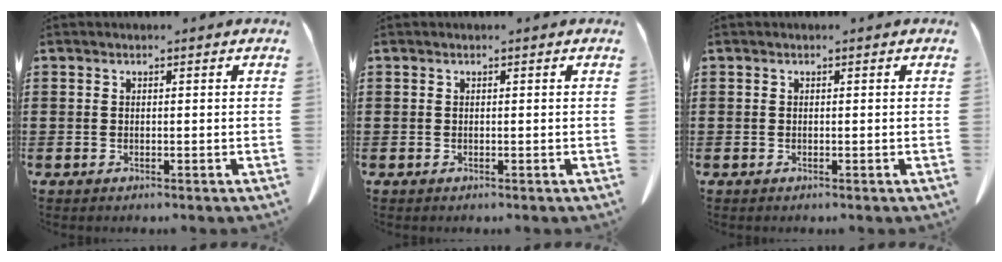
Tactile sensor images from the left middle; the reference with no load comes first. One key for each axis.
{"total": 0.0}
{"total": 0.0}